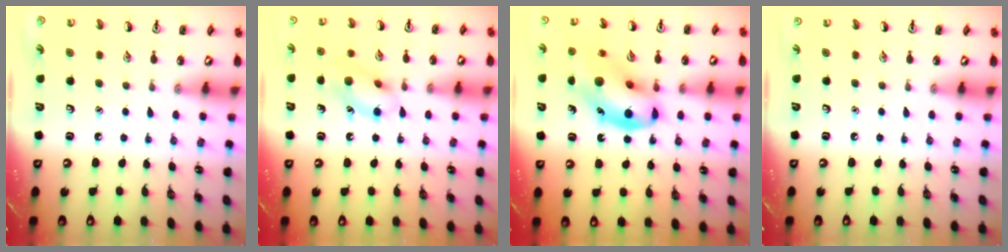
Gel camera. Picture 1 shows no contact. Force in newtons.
{"total": 11.6, "press": 11.5, "slide": 1.6}
{"total": 14.9, "press": 14.4, "slide": 3.8}
{"total": 0.0}